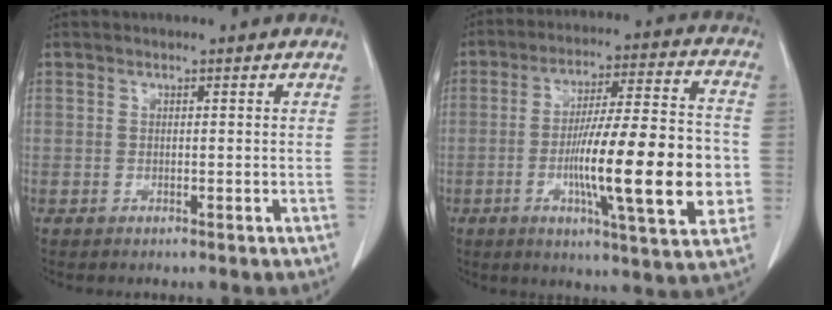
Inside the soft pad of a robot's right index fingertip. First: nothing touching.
{"total": 19.3, "force": [-3.6, 2.3, 18.9], "torque": [-0.272, 0.006, -0.050]}